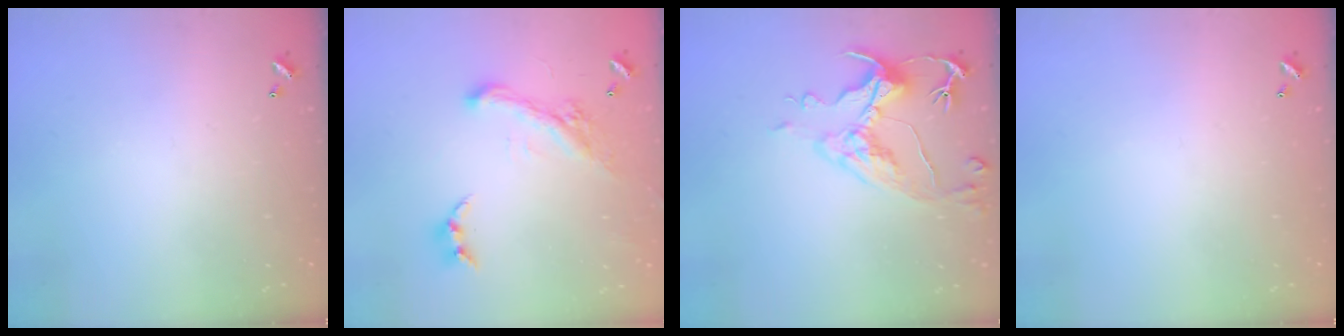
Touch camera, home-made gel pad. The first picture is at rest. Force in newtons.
{"total": 3.4, "press": 3.1, "slide": 1.4}
{"total": 6.9, "press": 6.8, "slide": 1.5}
{"total": 0.0}